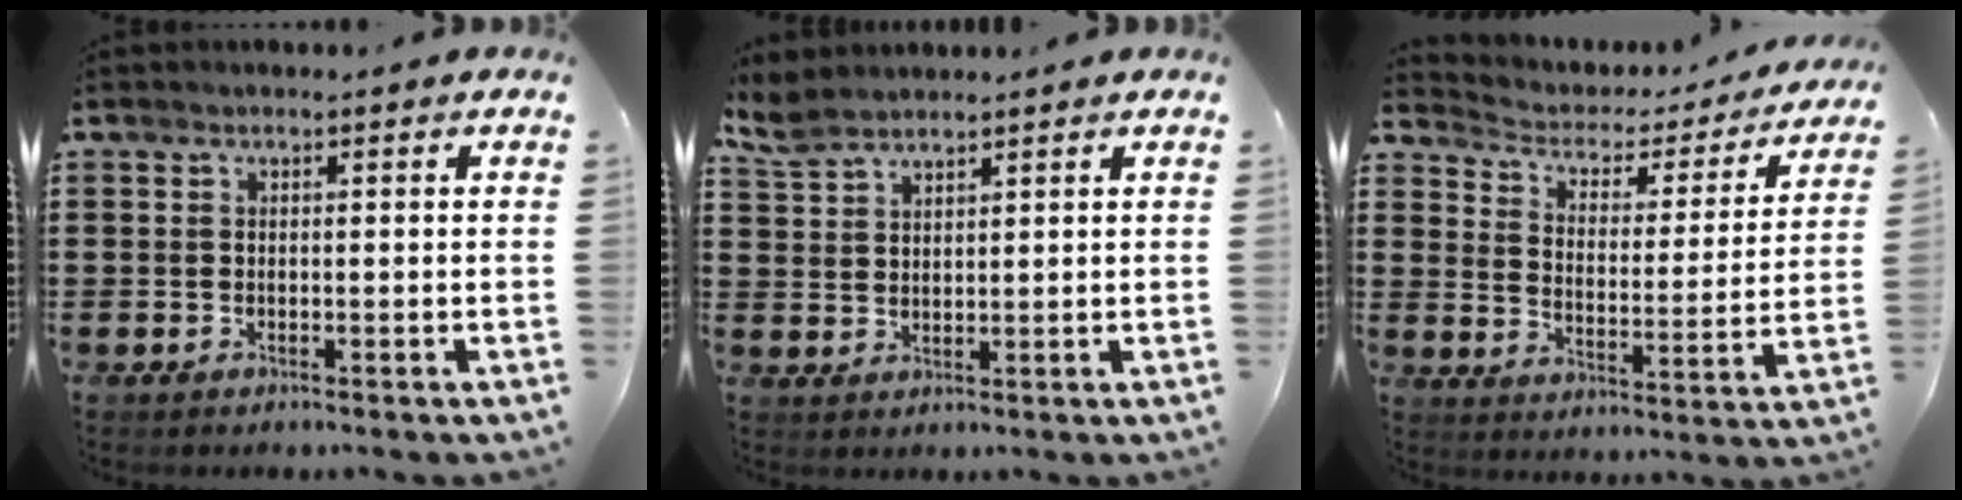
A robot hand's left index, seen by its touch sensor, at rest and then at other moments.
{"total": 3.8, "force": [3.4, 0.9, 1.3], "torque": [-0.036, -0.003, 0.064]}
{"total": 2.5, "force": [1.8, 1.6, 0.7], "torque": [-0.032, -0.016, 0.019]}